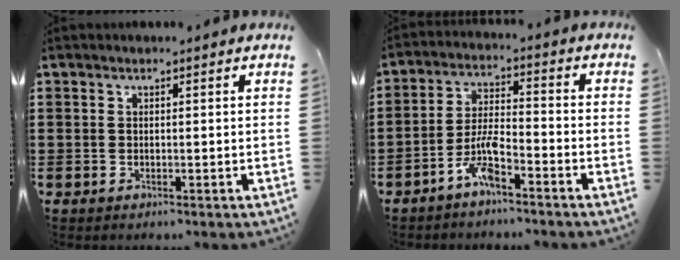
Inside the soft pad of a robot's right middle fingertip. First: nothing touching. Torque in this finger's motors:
{"motor_torque": [1.25, -0.09, 0.35, 0.13]}